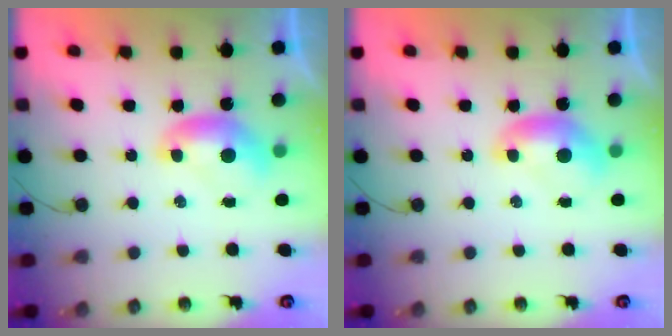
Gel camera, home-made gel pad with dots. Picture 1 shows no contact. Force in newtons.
{"total": 0.0}